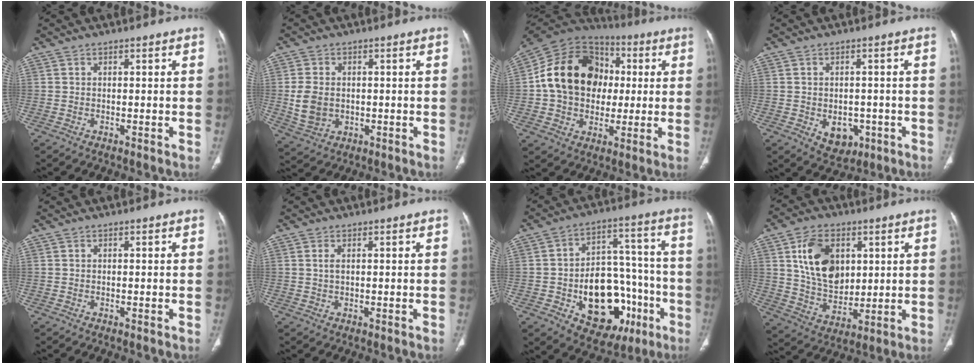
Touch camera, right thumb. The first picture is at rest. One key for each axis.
{"total": 7.2, "fx": -0.1, "fy": 5.5, "fz": 4.6, "tx": -0.084, "ty": -0.002, "tz": 0.008}
{"total": 20.6, "fx": 1.5, "fy": 16.1, "fz": 12.8, "tx": -0.200, "ty": 0.027, "tz": 0.022}
{"total": 6.1, "fx": -1.9, "fy": 4.5, "fz": 3.6, "tx": -0.027, "ty": 0.007, "tz": -0.010}
{"total": 0.0}
{"total": 1.3, "fx": 0.4, "fy": 0.6, "fz": 1.1, "tx": -0.027, "ty": 0.002, "tz": 0.009}
{"total": 22.1, "fx": -7.2, "fy": 14.3, "fz": 15.3, "tx": -0.178, "ty": 0.052, "tz": -0.086}
{"total": 14.3, "fx": 4.2, "fy": 9.8, "fz": 9.5, "tx": -0.133, "ty": -0.021, "tz": 0.085}